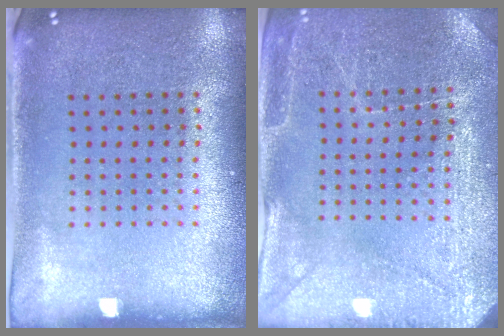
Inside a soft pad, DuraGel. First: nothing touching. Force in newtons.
{"total": 2.9, "press": 2.9, "slide": 0.3}